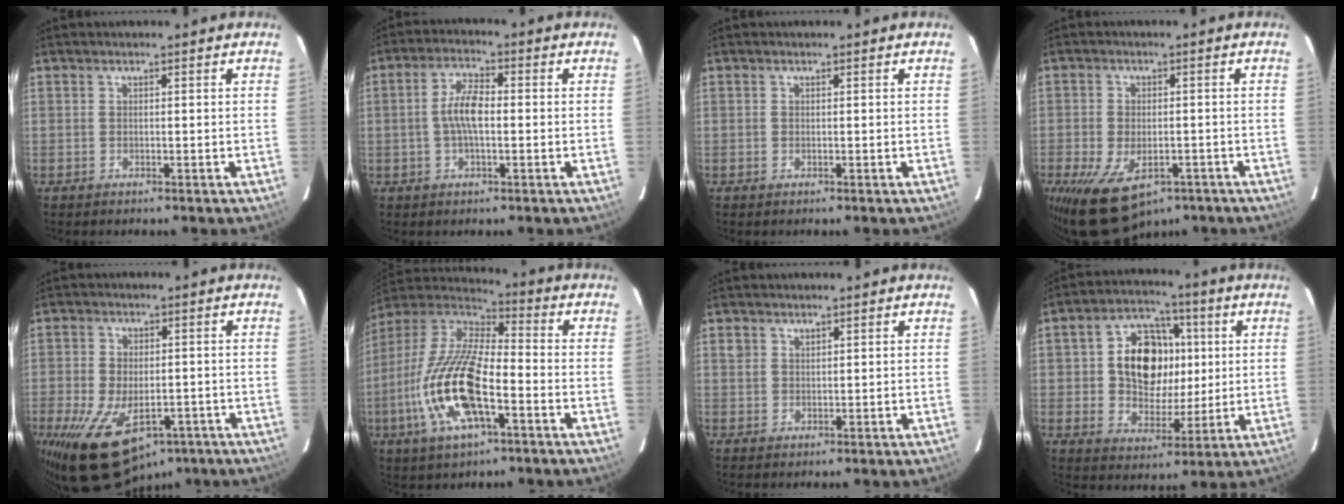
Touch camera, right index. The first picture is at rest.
{"total": 5.8, "force": [-0.6, 2.1, 5.4], "torque": [-0.108, 0.011, -0.013]}
{"total": 0.0}
{"total": 12.9, "force": [-7.5, 6.9, 7.9], "torque": [-0.177, -0.035, -0.115]}
{"total": 17.0, "force": [-8.7, 9.4, 11.2], "torque": [-0.240, -0.035, -0.129]}
{"total": 19.5, "force": [-6.7, 7.0, 16.9], "torque": [-0.352, -0.018, -0.133]}
{"total": 1.6, "force": [1.0, 1.2, 0.4], "torque": [-0.006, 0.004, 0.018]}
{"total": 13.8, "force": [2.2, 10.5, 8.6], "torque": [-0.172, 0.027, 0.048]}